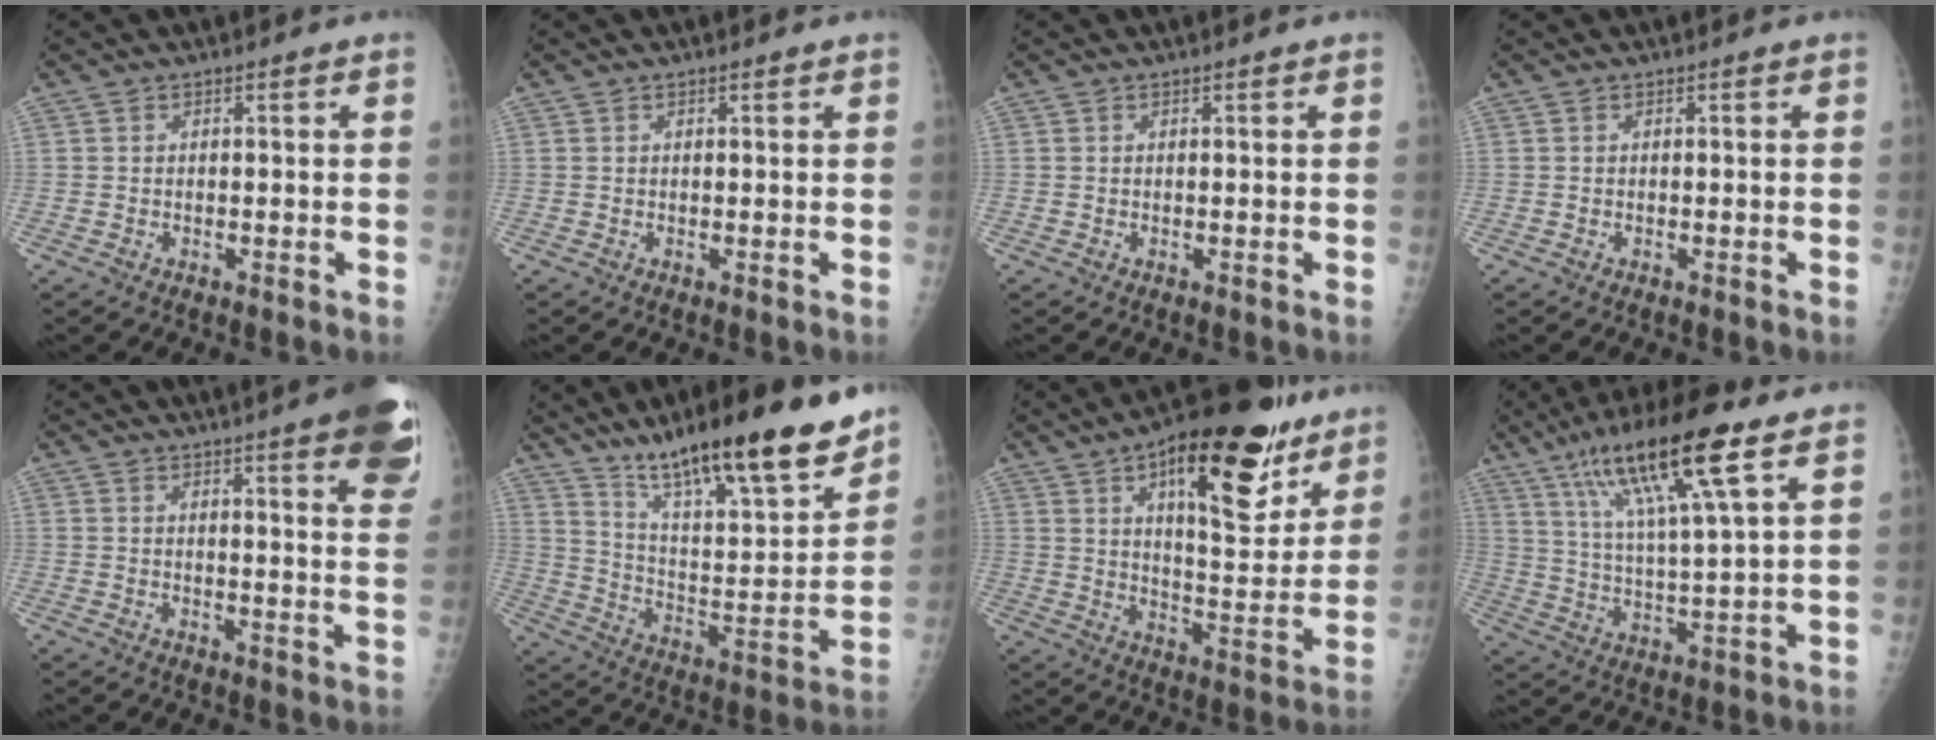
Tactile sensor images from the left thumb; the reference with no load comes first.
{"total": 0.6, "force": [0.4, 0.2, 0.4], "torque": [-0.008, -0.001, 0.005]}
{"total": 0.0}
{"total": 0.0}
{"total": 15.5, "force": [9.3, 2.5, 12.1], "torque": [-0.133, -0.031, 0.096]}
{"total": 24.1, "force": [17.7, 4.6, 15.7], "torque": [-0.227, -0.078, 0.297]}
{"total": 23.3, "force": [12.9, 9.1, 17.1], "torque": [-0.212, -0.048, 0.197]}
{"total": 18.1, "force": [9.7, 2.7, 15.1], "torque": [-0.271, -0.025, 0.174]}